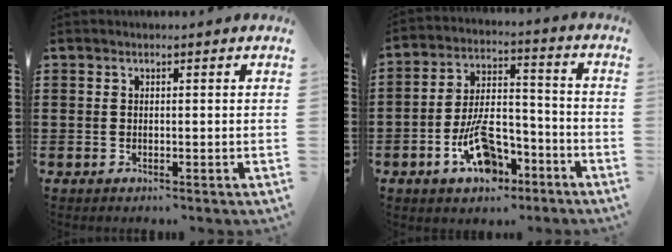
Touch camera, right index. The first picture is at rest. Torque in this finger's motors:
{"motor_torque": [2.14, 0.00, 0.57, 0.11]}